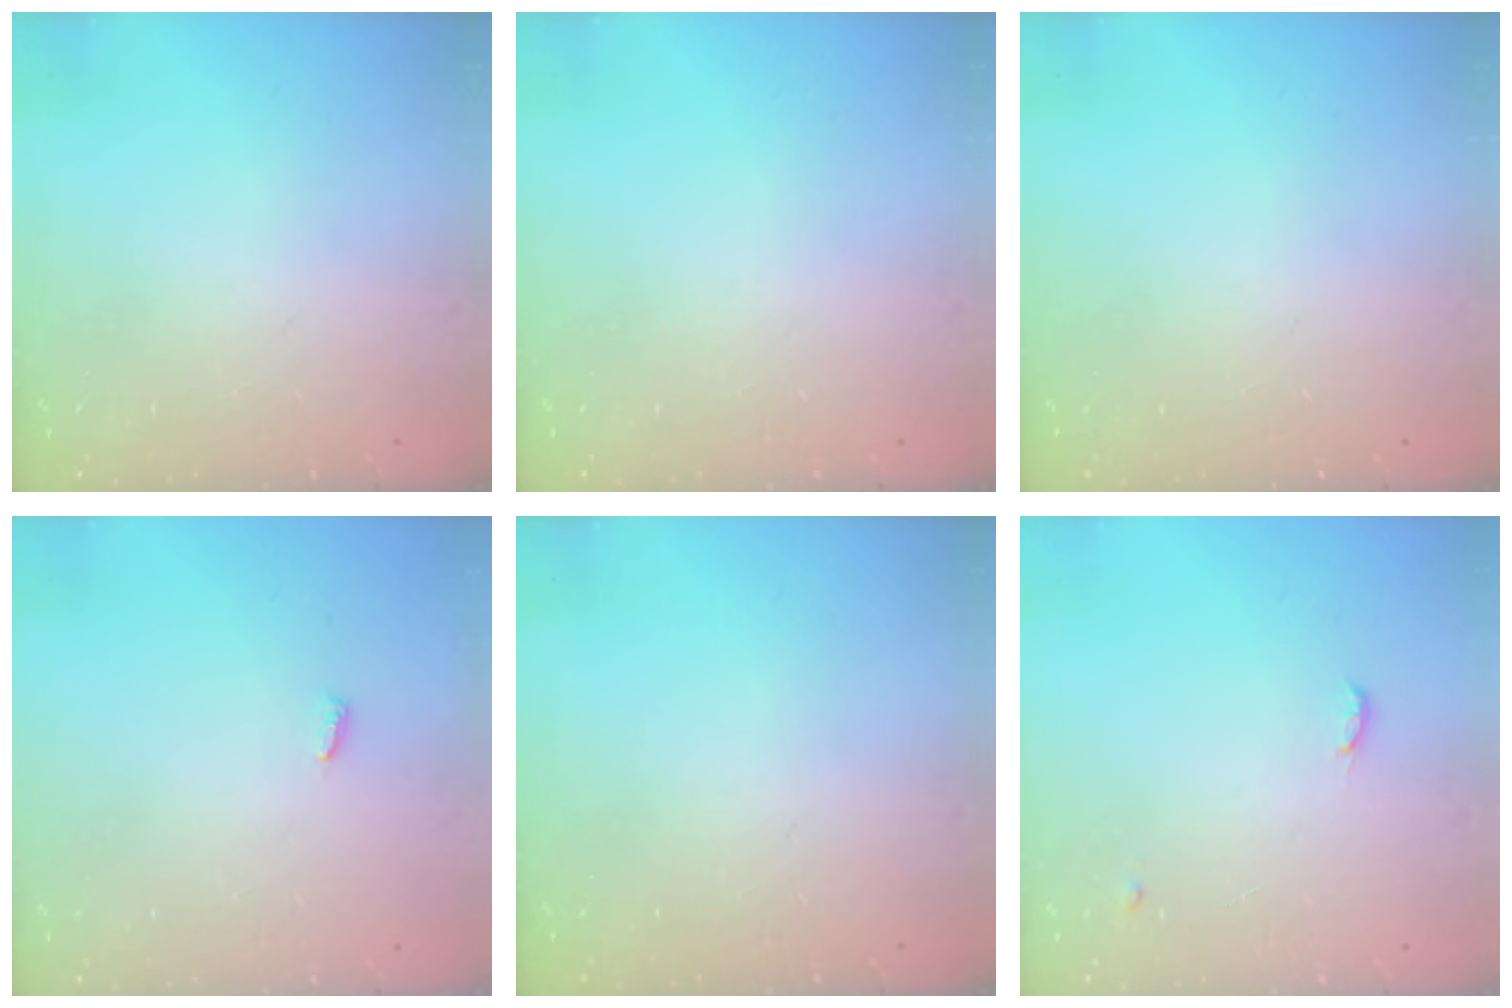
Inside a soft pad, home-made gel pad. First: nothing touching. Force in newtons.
{"total": 0.0}
{"total": 0.0}
{"total": 3.5, "press": 3.4, "slide": 0.6}
{"total": 0.0}
{"total": 7.8, "press": 4.4, "slide": 6.4}